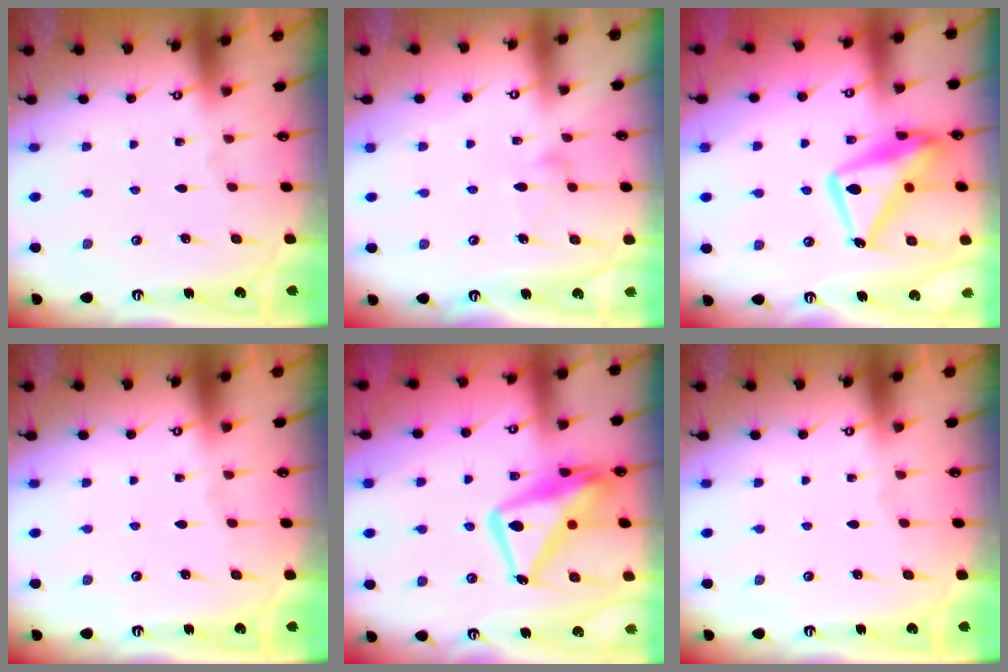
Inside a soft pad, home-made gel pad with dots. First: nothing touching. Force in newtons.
{"total": 7.1, "press": 7.1, "slide": 0.3}
{"total": 18.5, "press": 18.4, "slide": 1.7}
{"total": 0.0}
{"total": 17.6, "press": 17.5, "slide": 1.7}
{"total": 0.0}